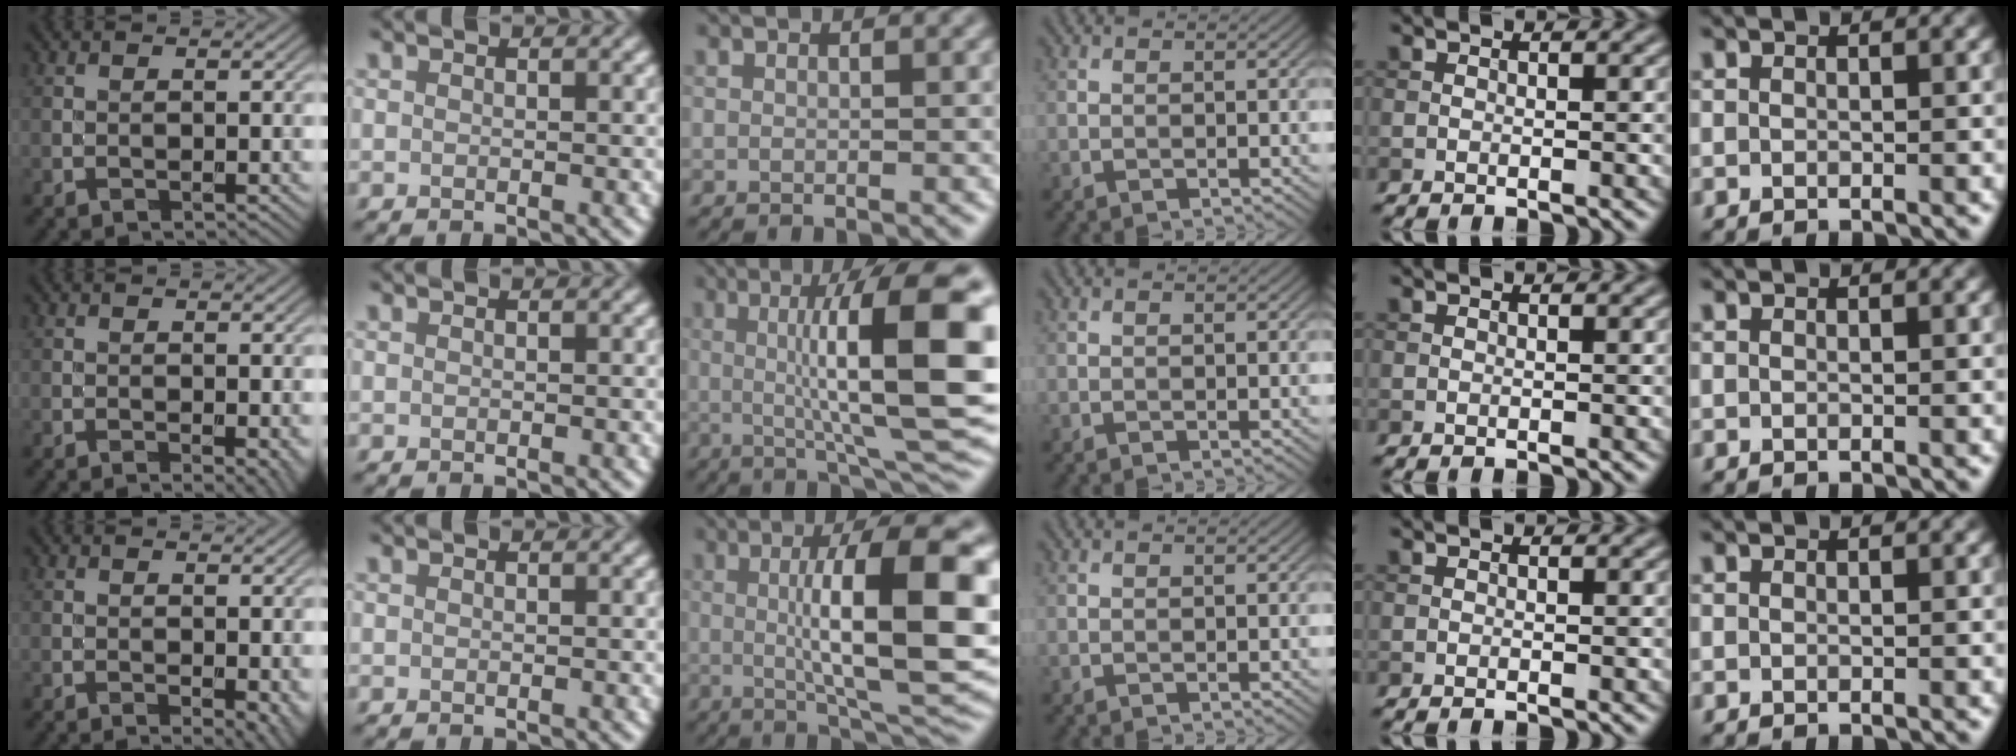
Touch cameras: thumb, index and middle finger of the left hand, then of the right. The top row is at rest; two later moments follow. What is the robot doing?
{"motion": "screw", "object": "dispenser bottle"}